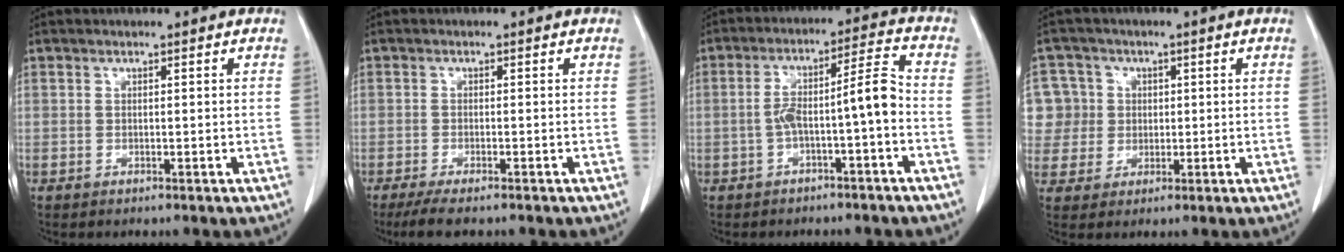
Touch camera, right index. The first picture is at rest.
{"total": 4.0, "force": [-3.1, 0.7, 2.5], "torque": [-0.045, -0.010, -0.050]}
{"total": 7.6, "force": [-2.1, 0.5, 7.3], "torque": [-0.126, 0.035, -0.031]}
{"total": 10.1, "force": [2.0, 9.8, 1.2], "torque": [-0.045, 0.041, 0.055]}